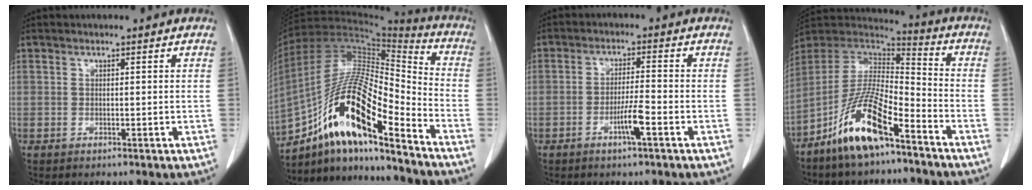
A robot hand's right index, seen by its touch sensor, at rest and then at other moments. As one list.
[{"total": 19.4, "force": [-11.9, 3.5, 14.9], "torque": [-0.297, 0.004, -0.210]}, {"total": 4.2, "force": [-2.0, -0.1, 3.7], "torque": [-0.071, -0.004, -0.038]}, {"total": 14.4, "force": [-9.1, 3.2, 10.7], "torque": [-0.209, -0.003, -0.167]}]